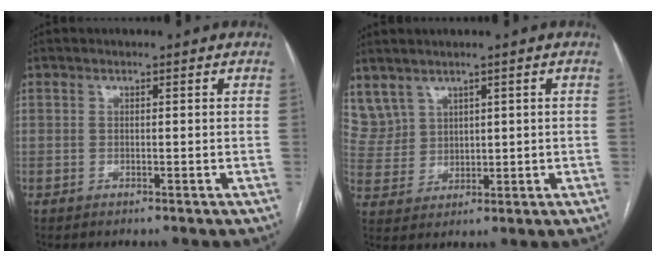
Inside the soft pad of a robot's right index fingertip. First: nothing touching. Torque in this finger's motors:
{"motor_torque": [-0.36, 0.46, -0.04, -0.04]}